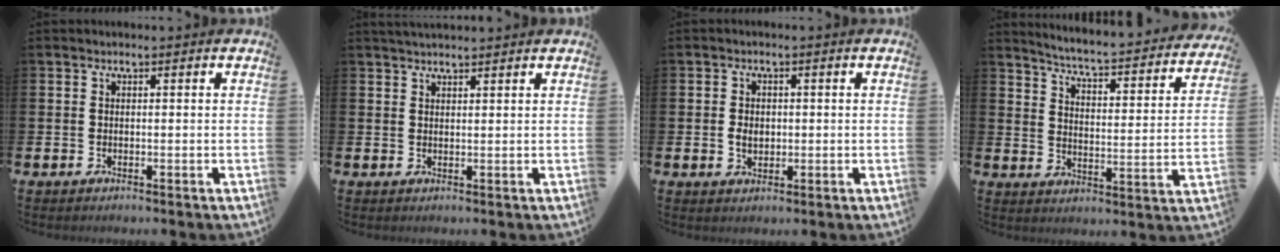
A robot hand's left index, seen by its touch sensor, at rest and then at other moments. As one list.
[{"total": 2.0, "force": [1.9, 0.3, 0.4], "torque": [-0.005, -0.005, 0.034]}, {"total": 2.4, "force": [0.0, 1.9, 1.6], "torque": [-0.011, 0.000, -0.006]}, {"total": 4.6, "force": [4.3, 0.0, 1.5], "torque": [-0.051, -0.046, 0.064]}]